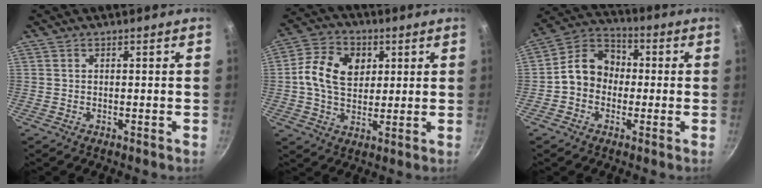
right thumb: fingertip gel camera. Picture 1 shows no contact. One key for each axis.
{"total": 11.7, "fx": 2.4, "fy": 8.6, "fz": 7.6, "tx": -0.122, "ty": 0.005, "tz": 0.031}
{"total": 10.1, "fx": -0.7, "fy": 8.4, "fz": 5.6, "tx": -0.058, "ty": 0.033, "tz": -0.036}